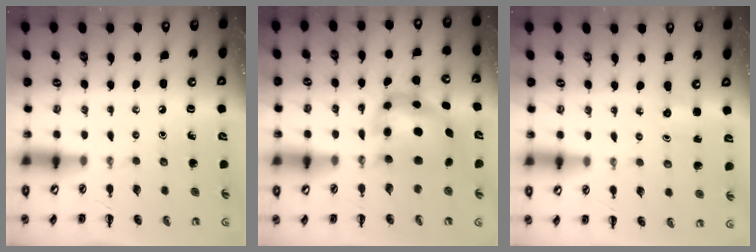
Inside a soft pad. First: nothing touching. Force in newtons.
{"total": 5.7, "press": 5.6, "slide": 1.2}
{"total": 1.8, "press": 1.7, "slide": 0.5}